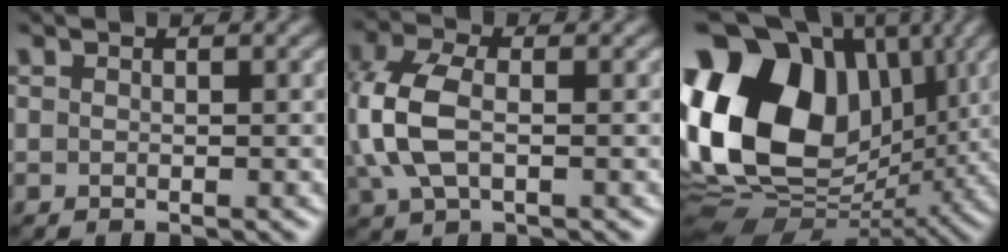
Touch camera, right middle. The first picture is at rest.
{"total": 5.8, "force": [0.3, 3.6, 4.5], "torque": [-0.116, 0.009, 0.000]}
{"total": 19.4, "force": [3.0, 14.2, 12.9], "torque": [-0.271, 0.017, 0.061]}